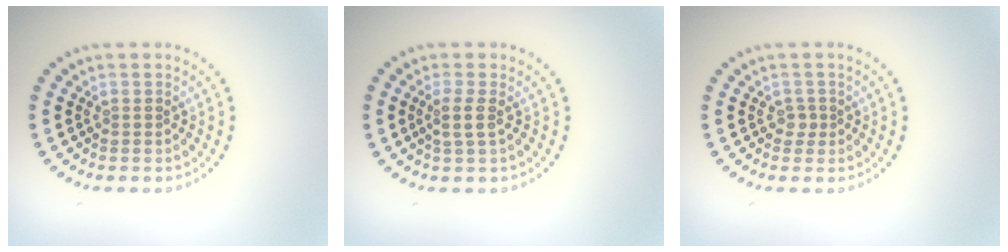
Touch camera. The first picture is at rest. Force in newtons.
{"total": 1.6, "press": 1.2, "slide": 1.0}
{"total": 0.9, "press": 0.7, "slide": 0.5}